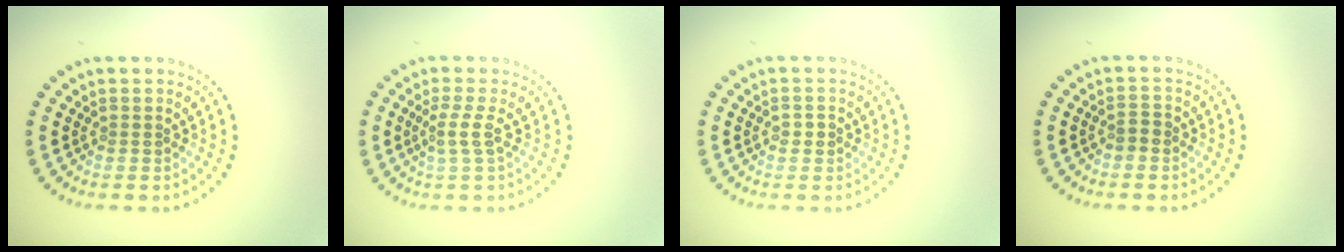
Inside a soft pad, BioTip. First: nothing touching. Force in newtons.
{"total": 1.9, "press": 1.4, "slide": 1.3}
{"total": 1.1, "press": 1.1, "slide": 0.1}
{"total": 1.1, "press": 1.0, "slide": 0.5}